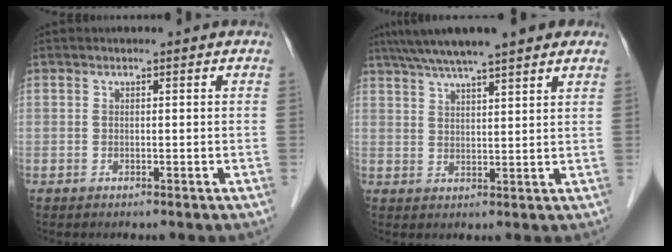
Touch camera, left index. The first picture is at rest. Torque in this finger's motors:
{"motor_torque": [0.63, -0.95, 0.43, 0.21]}